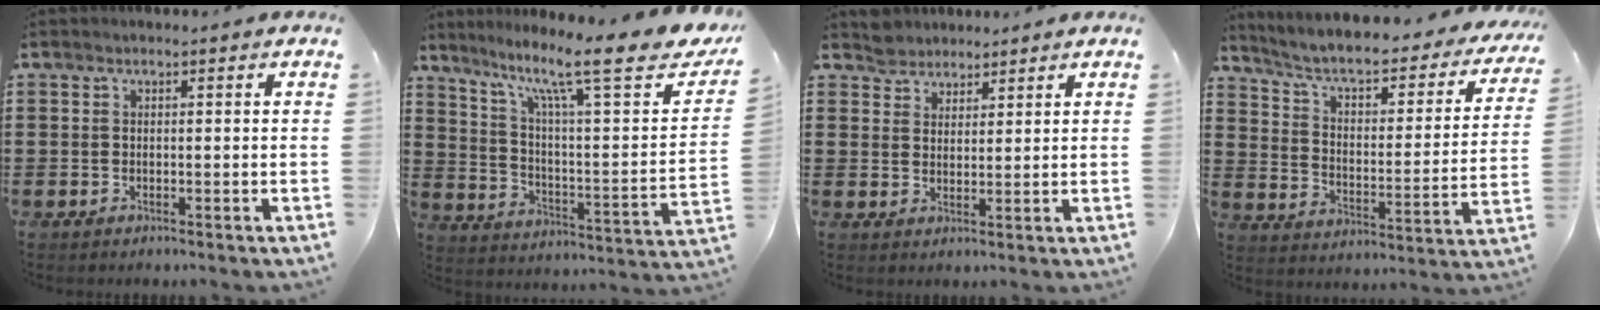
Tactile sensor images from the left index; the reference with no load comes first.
{"total": 14.1, "force": [10.0, 2.1, 9.7], "torque": [-0.178, -0.063, 0.153]}
{"total": 3.0, "force": [2.6, 1.4, -0.5], "torque": [-0.004, 0.006, 0.052]}
{"total": 5.1, "force": [4.2, 0.9, 2.7], "torque": [-0.073, -0.037, 0.063]}